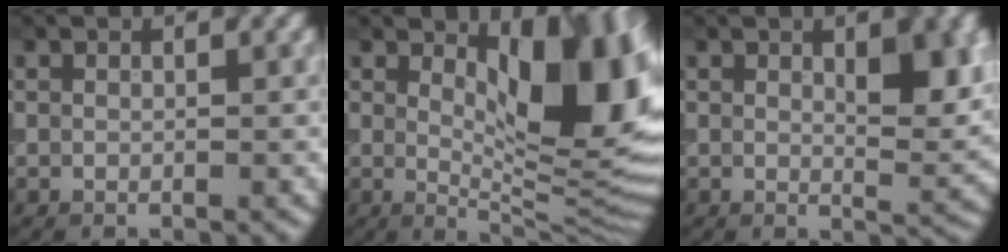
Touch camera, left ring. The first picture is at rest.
{"total": 11.6, "force": [3.2, 4.6, 10.1], "torque": [-0.122, -0.007, 0.054]}
{"total": 5.0, "force": [1.5, 1.8, 4.4], "torque": [-0.059, -0.004, 0.026]}